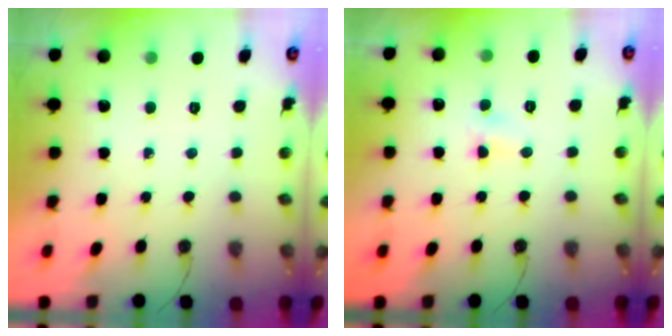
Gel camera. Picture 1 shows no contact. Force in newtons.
{"total": 3.9, "press": 3.9, "slide": 0.5}